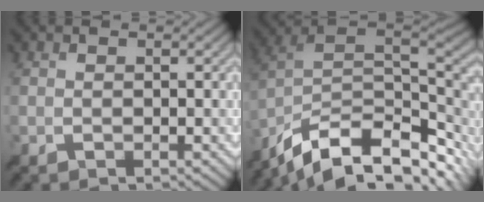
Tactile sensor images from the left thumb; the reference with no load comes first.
{"total": 16.1, "force": [-8.2, 8.2, 11.1], "torque": [-0.242, -0.024, -0.136]}